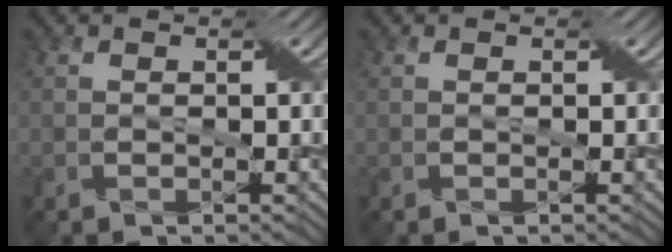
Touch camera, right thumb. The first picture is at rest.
{"total": 0.0}